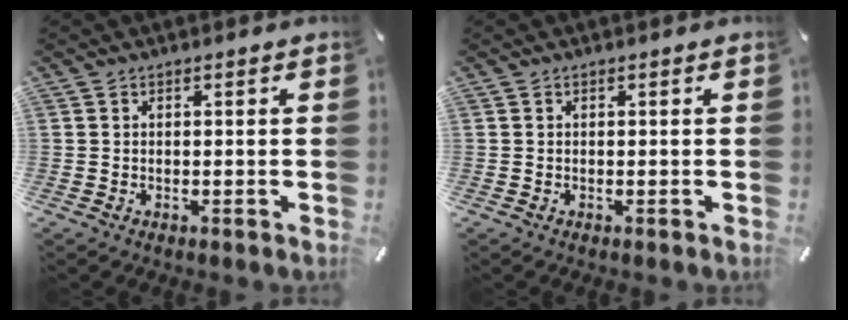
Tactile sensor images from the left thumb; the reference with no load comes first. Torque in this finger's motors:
{"motor_torque": [-0.01, 0.01, 0.02, -0.03, 0.01]}